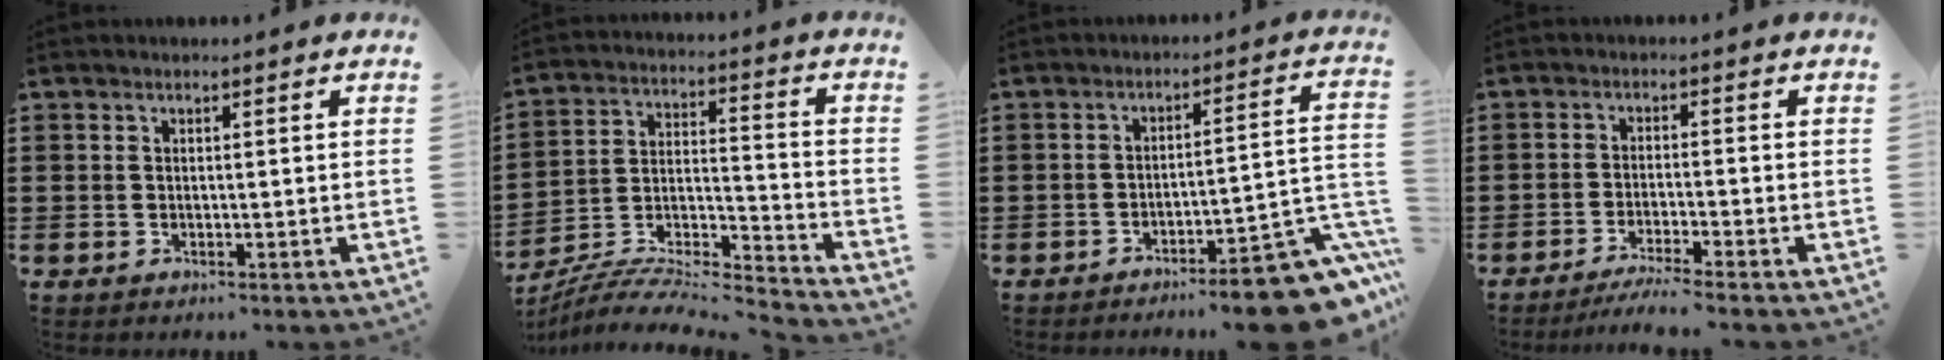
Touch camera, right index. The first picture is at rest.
{"total": 6.7, "force": [-6.2, 0.4, 2.4], "torque": [-0.053, -0.016, -0.129]}
{"total": 10.0, "force": [-7.8, 1.3, 6.1], "torque": [-0.076, 0.017, -0.144]}
{"total": 2.8, "force": [-2.5, -0.5, 1.1], "torque": [-0.020, -0.003, -0.049]}